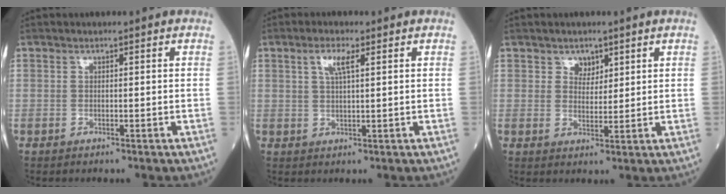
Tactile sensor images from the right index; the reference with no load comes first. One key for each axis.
{"total": 3.3, "fx": 1.5, "fy": 0.7, "fz": 2.9, "tx": -0.060, "ty": 0.005, "tz": 0.027}
{"total": 2.6, "fx": 1.7, "fy": 1.8, "fz": 0.9, "tx": -0.010, "ty": -0.001, "tz": 0.028}